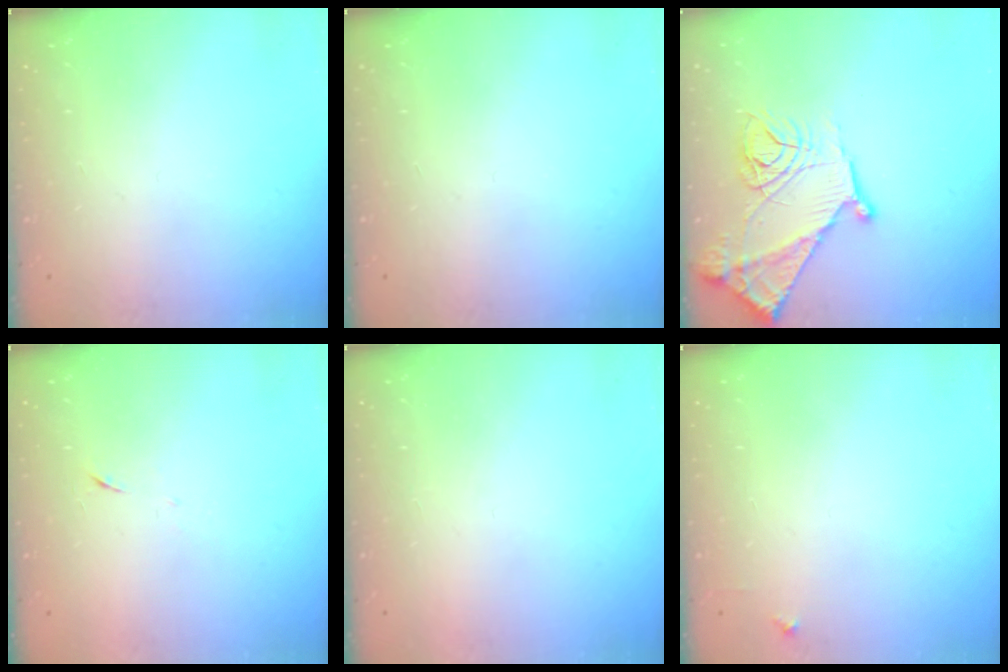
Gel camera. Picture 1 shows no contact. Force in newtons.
{"total": 0.0}
{"total": 15.5, "press": 15.4, "slide": 1.4}
{"total": 6.2, "press": 6.1, "slide": 0.7}
{"total": 1.5, "press": 1.5, "slide": 0.1}
{"total": 4.7, "press": 4.6, "slide": 0.5}